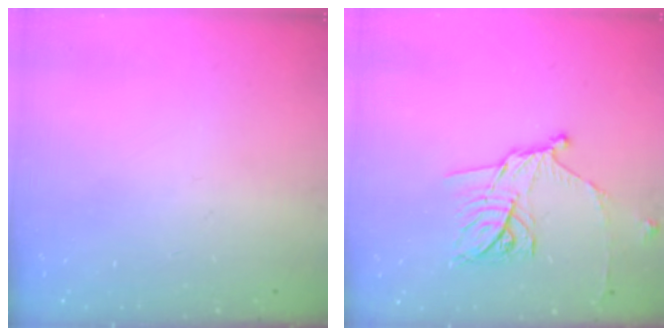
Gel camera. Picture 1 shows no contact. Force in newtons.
{"total": 13.5, "press": 13.5, "slide": 0.1}